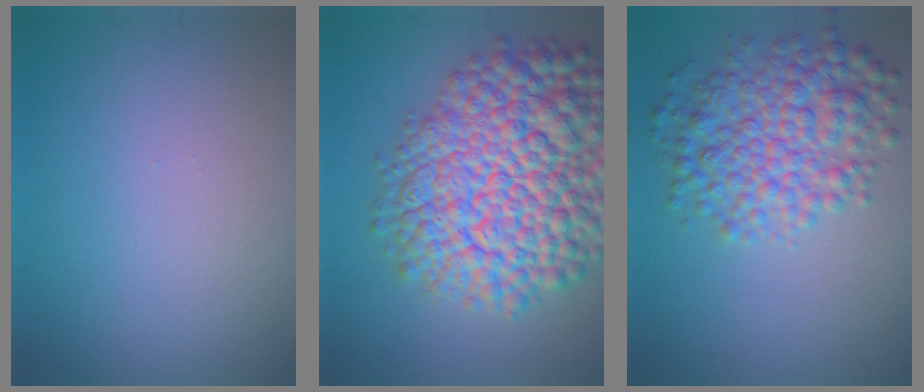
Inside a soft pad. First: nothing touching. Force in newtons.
{"total": 13.5, "press": 13.5, "slide": 0.5}
{"total": 6.2, "press": 6.2, "slide": 0.0}